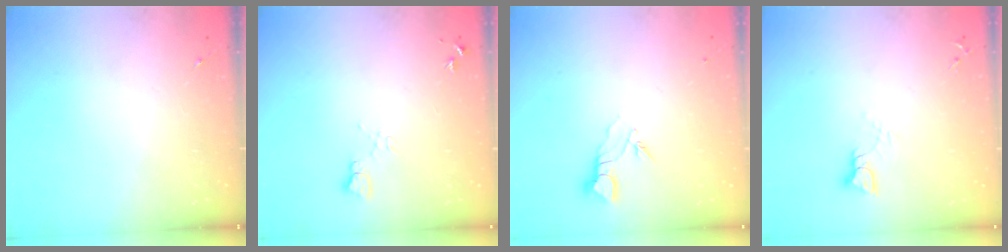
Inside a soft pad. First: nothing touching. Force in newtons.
{"total": 5.9, "press": 5.8, "slide": 0.6}
{"total": 3.7, "press": 3.6, "slide": 0.4}
{"total": 3.8, "press": 3.8, "slide": 0.4}